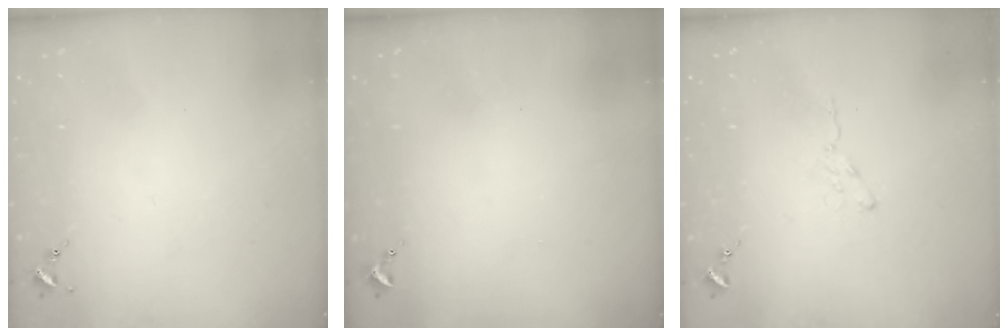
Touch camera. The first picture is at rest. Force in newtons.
{"total": 0.7, "press": 0.7, "slide": 0.1}
{"total": 3.5, "press": 3.5, "slide": 0.4}